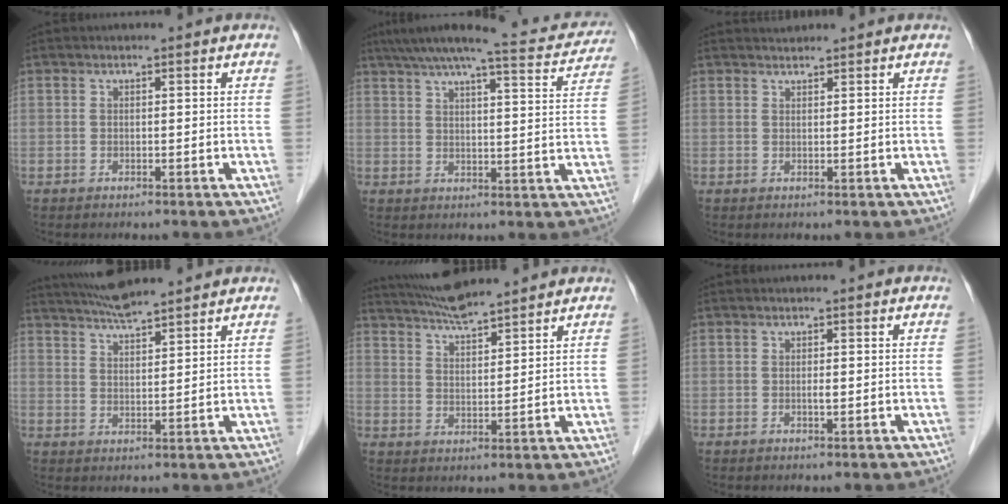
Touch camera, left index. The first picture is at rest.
{"total": 16.0, "force": [14.4, 1.7, 6.6], "torque": [-0.099, 0.006, 0.181]}
{"total": 1.4, "force": [1.4, 0.1, 0.0], "torque": [-0.007, 0.011, 0.029]}
{"total": 8.7, "force": [7.9, 0.3, 3.5], "torque": [-0.066, 0.028, 0.132]}
{"total": 9.5, "force": [8.7, 0.3, 3.7], "torque": [-0.071, 0.027, 0.151]}
{"total": 0.5, "force": [0.0, 0.0, 0.5], "torque": [-0.013, -0.001, -0.001]}